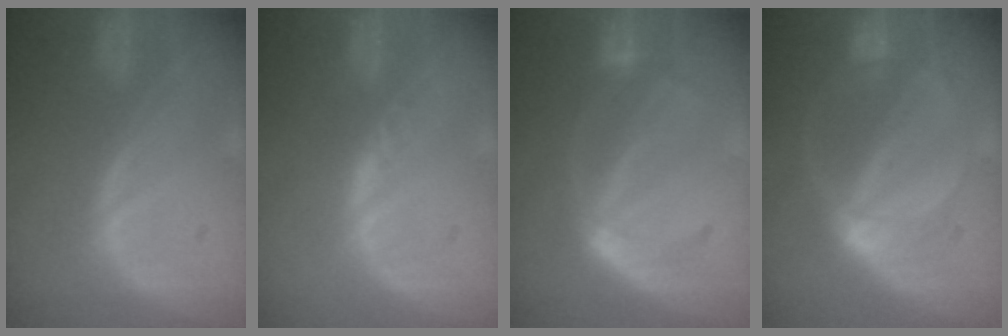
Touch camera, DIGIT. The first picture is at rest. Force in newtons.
{"total": 1.0, "press": 0.8, "slide": 0.6}
{"total": 5.1, "press": 5.0, "slide": 0.7}
{"total": 5.2, "press": 4.8, "slide": 2.0}